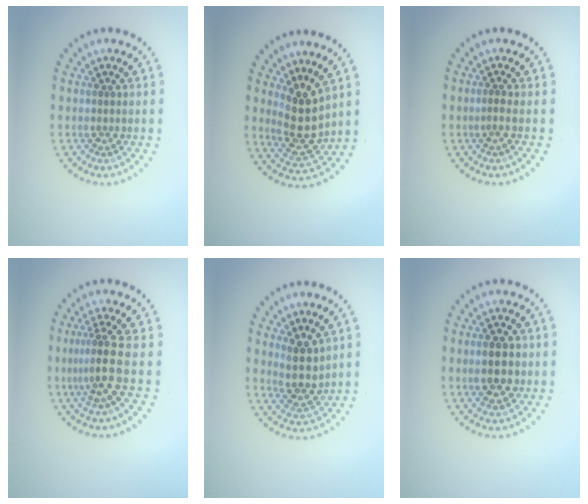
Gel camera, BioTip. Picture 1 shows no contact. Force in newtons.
{"total": 4.0, "press": 3.5, "slide": 1.9}
{"total": 0.6, "press": 0.3, "slide": 0.5}
{"total": 3.3, "press": 2.5, "slide": 2.2}
{"total": 3.0, "press": 2.5, "slide": 1.6}
{"total": 4.2, "press": 4.2, "slide": 0.1}